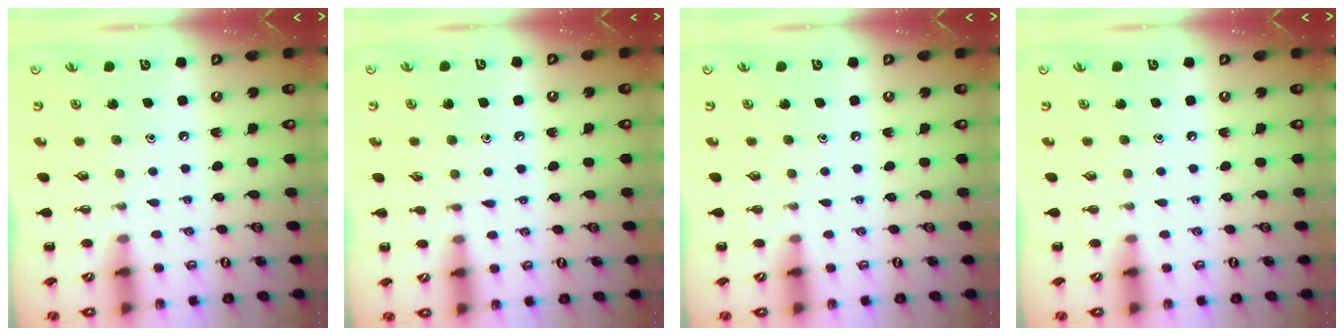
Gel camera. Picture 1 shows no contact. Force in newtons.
{"total": 3.8, "press": 3.6, "slide": 1.4}
{"total": 0.0}
{"total": 0.0}